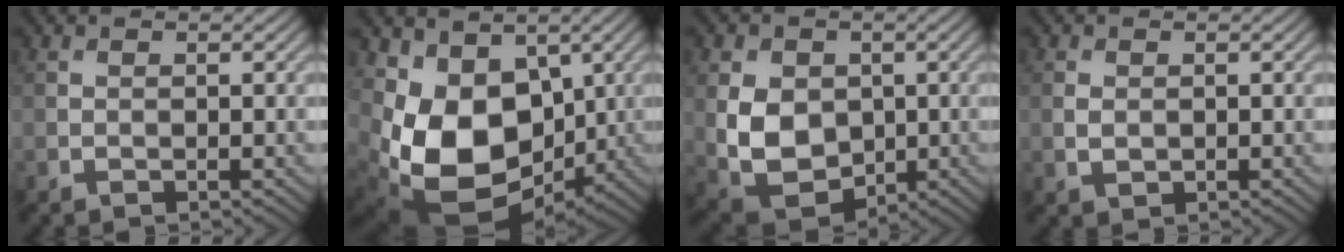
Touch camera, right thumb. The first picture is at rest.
{"total": 12.4, "force": [0.5, 9.2, 8.2], "torque": [-0.193, -0.035, 0.012]}
{"total": 9.2, "force": [0.0, 7.1, 5.9], "torque": [-0.141, -0.011, -0.002]}
{"total": 1.7, "force": [0.0, 1.3, 1.1], "torque": [-0.028, -0.002, 0.001]}